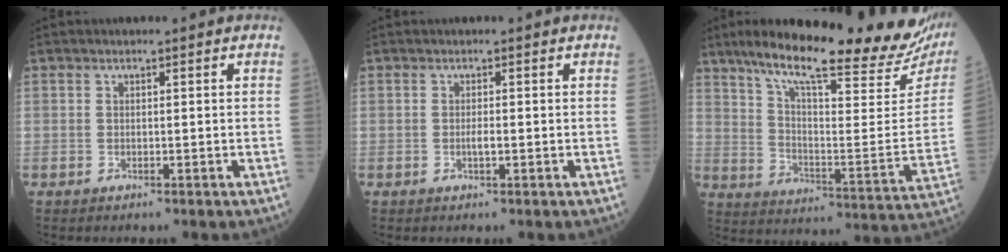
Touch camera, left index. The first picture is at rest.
{"total": 1.1, "force": [-0.8, 0.1, 0.8], "torque": [-0.016, -0.007, -0.015]}
{"total": 28.3, "force": [22.6, 3.8, 16.6], "torque": [-0.259, -0.051, 0.302]}